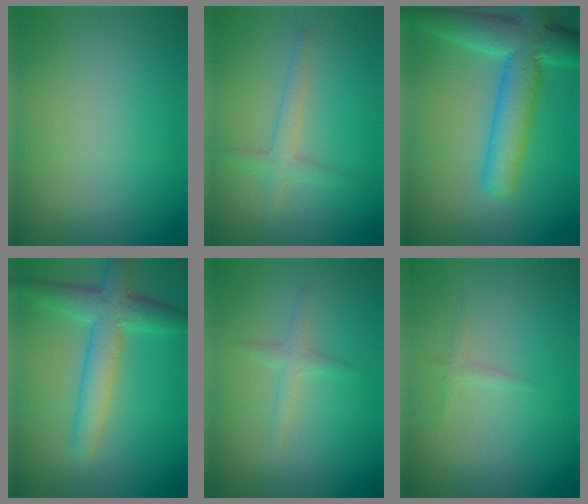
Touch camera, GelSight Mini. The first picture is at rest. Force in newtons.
{"total": 2.0, "press": 2.0, "slide": 0.1}
{"total": 8.2, "press": 8.2, "slide": 0.3}
{"total": 5.4, "press": 5.4, "slide": 0.2}
{"total": 1.3, "press": 1.3, "slide": 0.0}
{"total": 0.7, "press": 0.7, "slide": 0.0}